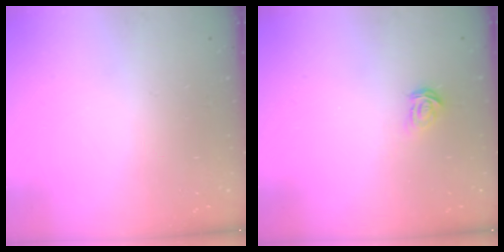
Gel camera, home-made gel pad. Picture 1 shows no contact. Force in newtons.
{"total": 2.4, "press": 2.4, "slide": 0.2}